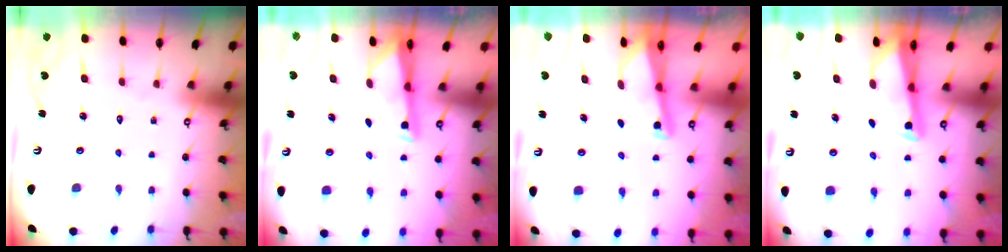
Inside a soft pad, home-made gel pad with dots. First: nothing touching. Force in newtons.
{"total": 2.9, "press": 2.9, "slide": 0.4}
{"total": 2.3, "press": 2.2, "slide": 0.3}
{"total": 2.4, "press": 2.4, "slide": 0.5}